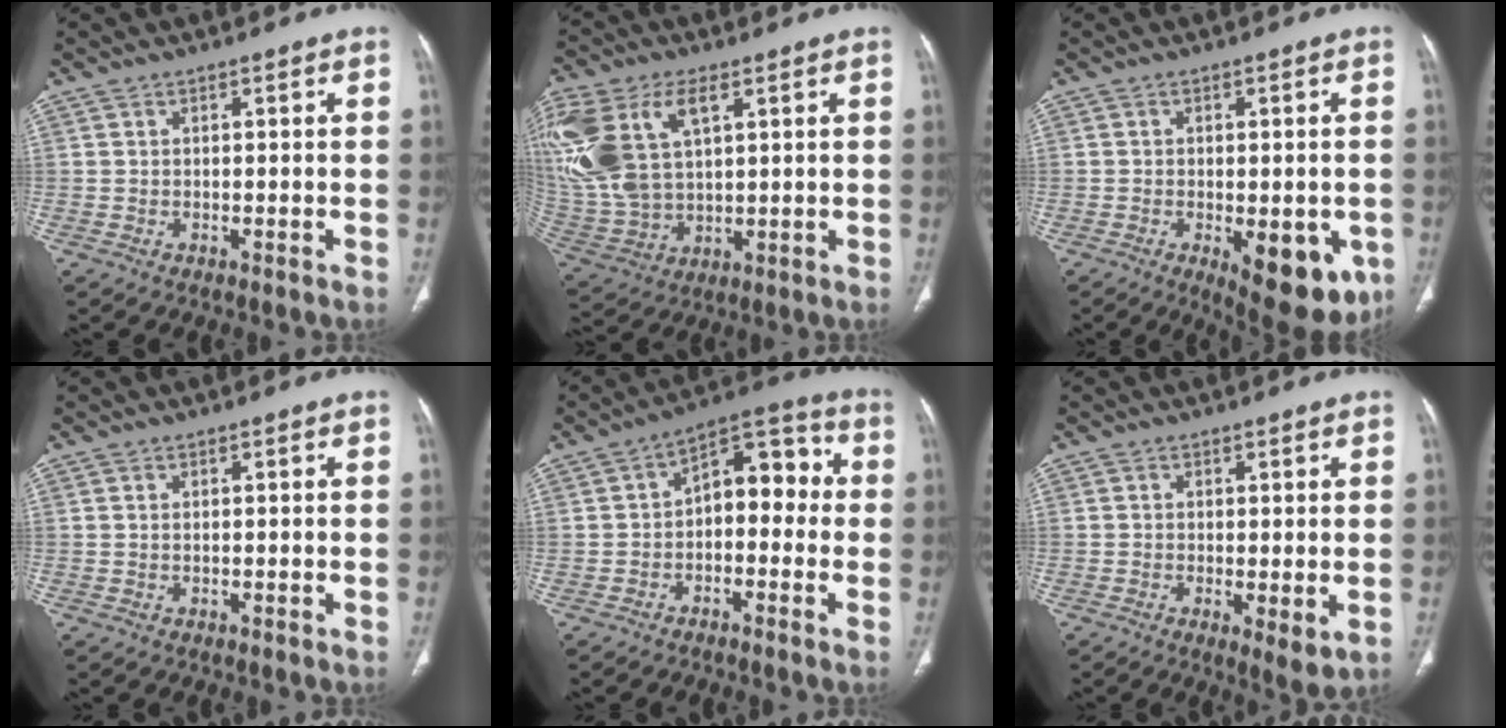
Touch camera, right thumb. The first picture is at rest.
{"total": 22.3, "force": [7.6, 12.8, 16.7], "torque": [-0.400, 0.002, 0.151]}
{"total": 13.0, "force": [-4.5, 5.8, 10.7], "torque": [-0.120, -0.009, -0.045]}
{"total": 0.0}
{"total": 10.6, "force": [-0.3, 6.3, 8.5], "torque": [-0.081, 0.046, -0.020]}
{"total": 4.4, "force": [-0.8, 1.4, 4.1], "torque": [-0.069, -0.017, -0.013]}